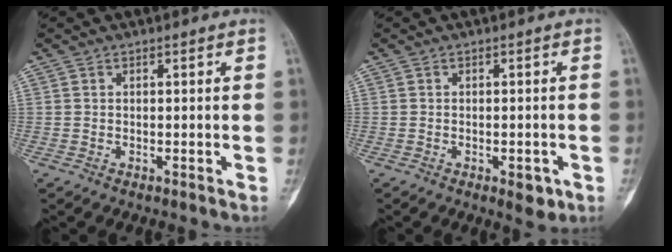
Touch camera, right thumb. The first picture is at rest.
{"total": 3.4, "force": [-1.4, 1.6, 2.6], "torque": [-0.020, 0.002, -0.011]}